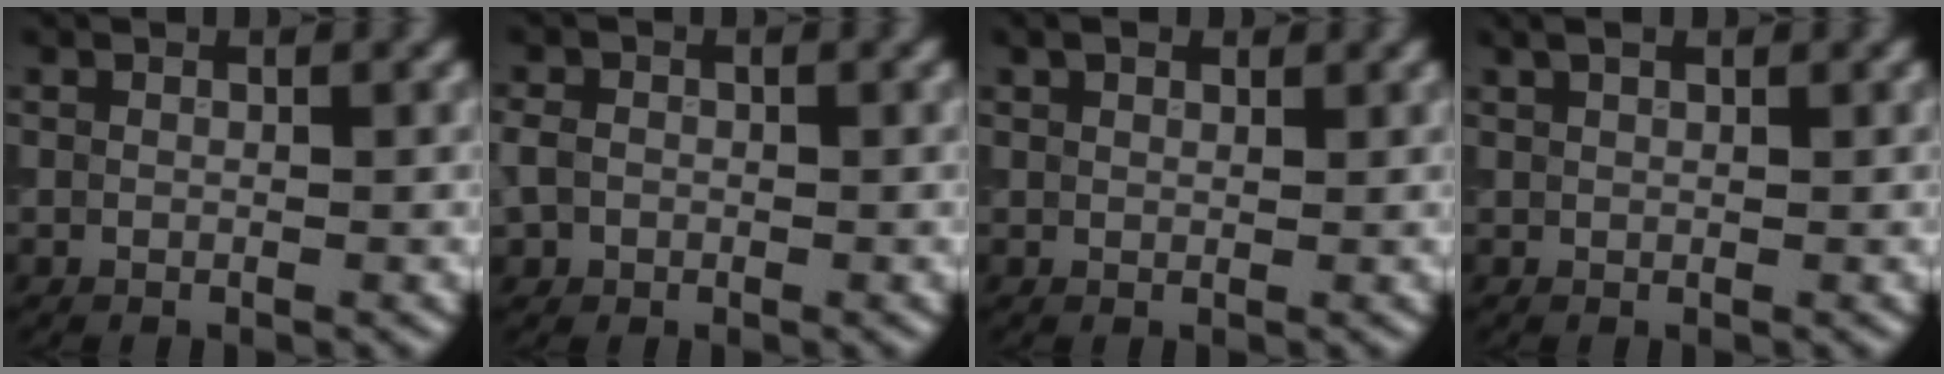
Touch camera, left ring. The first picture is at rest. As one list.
[{"total": 2.2, "force": [-0.4, 1.8, 1.1], "torque": [-0.020, -0.002, -0.008]}, {"total": 1.4, "force": [1.0, 0.7, 0.6], "torque": [-0.011, 0.005, 0.019]}, {"total": 1.4, "force": [1.0, 0.4, 0.9], "torque": [-0.015, 0.004, 0.018]}]